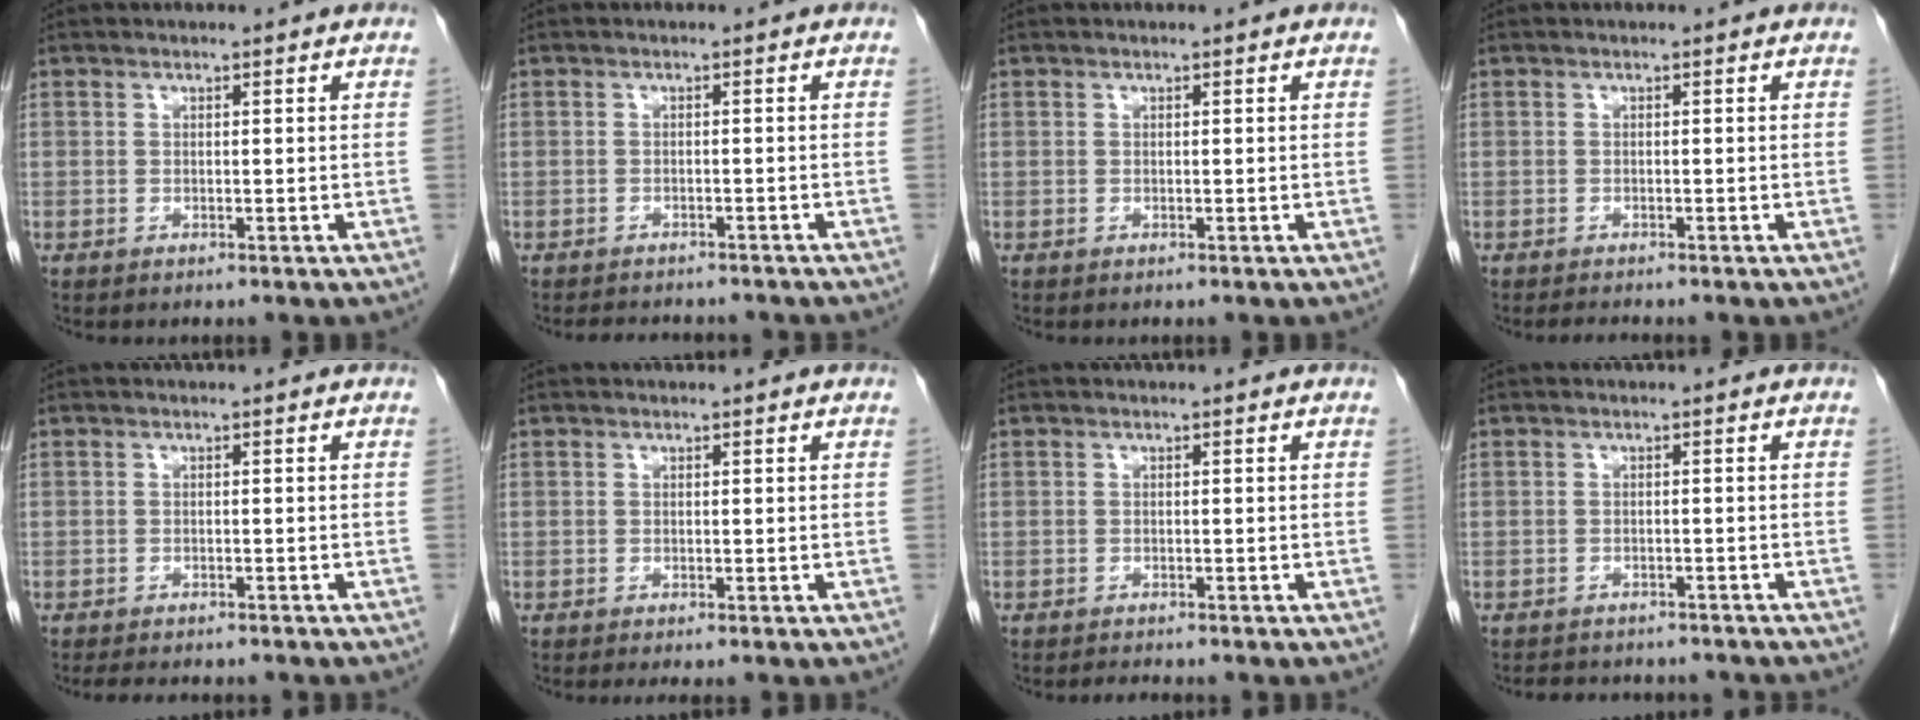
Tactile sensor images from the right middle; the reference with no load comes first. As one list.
[{"total": 6.7, "force": [-6.0, 2.0, 2.3], "torque": [-0.030, 0.000, -0.072]}, {"total": 0.0}, {"total": 1.4, "force": [-1.3, 0.1, 0.5], "torque": [-0.013, -0.005, -0.019]}, {"total": 6.7, "force": [-5.8, 1.7, 2.9], "torque": [-0.039, -0.006, -0.074]}, {"total": 1.1, "force": [-0.9, -0.1, 0.6], "torque": [-0.008, -0.002, -0.013]}, {"total": 1.3, "force": [-1.2, 0.1, 0.3], "torque": [-0.009, -0.005, -0.016]}, {"total": 8.4, "force": [-7.6, 2.7, 2.3], "torque": [-0.038, 0.004, -0.088]}]